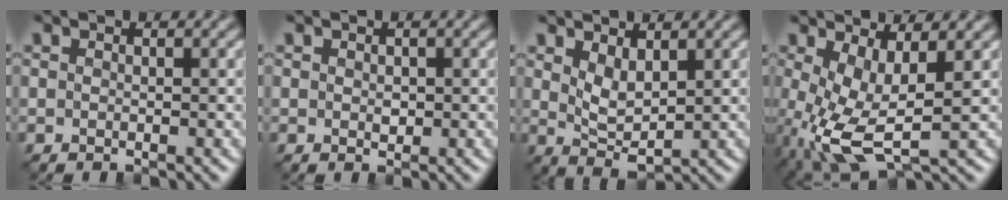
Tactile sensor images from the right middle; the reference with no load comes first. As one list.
[{"total": 0.8, "force": [-0.1, 0.6, 0.5], "torque": [-0.009, -0.005, 0.001]}, {"total": 2.9, "force": [1.2, 1.3, 2.3], "torque": [-0.051, -0.009, 0.031]}, {"total": 6.2, "force": [-0.6, 2.6, 5.6], "torque": [-0.134, -0.011, -0.006]}]